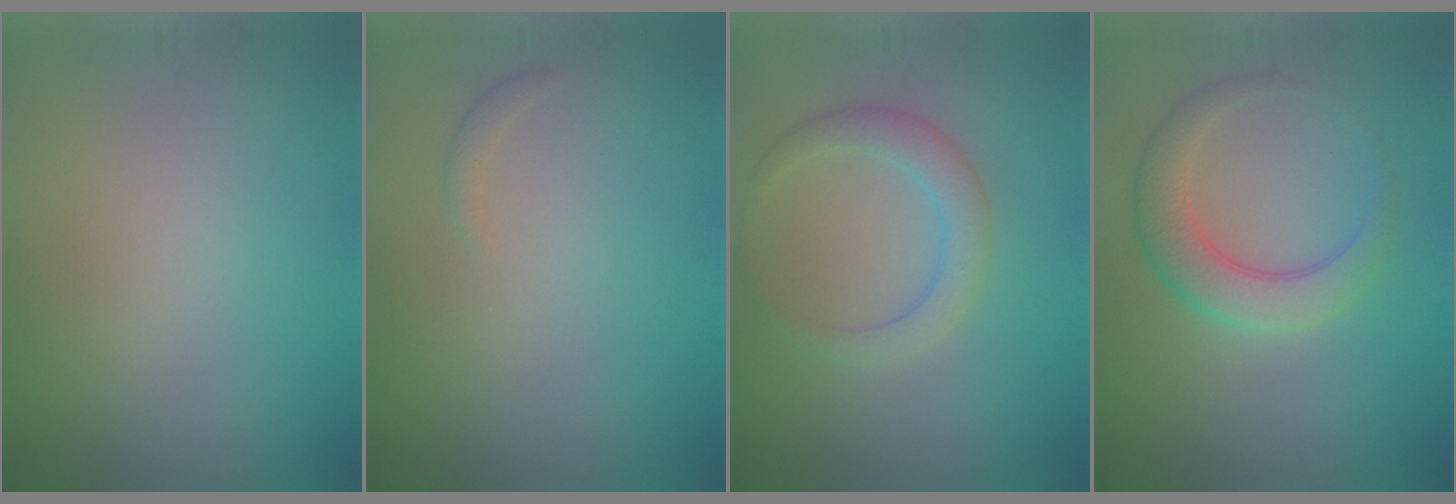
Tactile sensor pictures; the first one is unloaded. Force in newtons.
{"total": 0.6, "press": 0.6, "slide": 0.0}
{"total": 2.8, "press": 2.8, "slide": 0.0}
{"total": 4.0, "press": 4.0, "slide": 0.1}